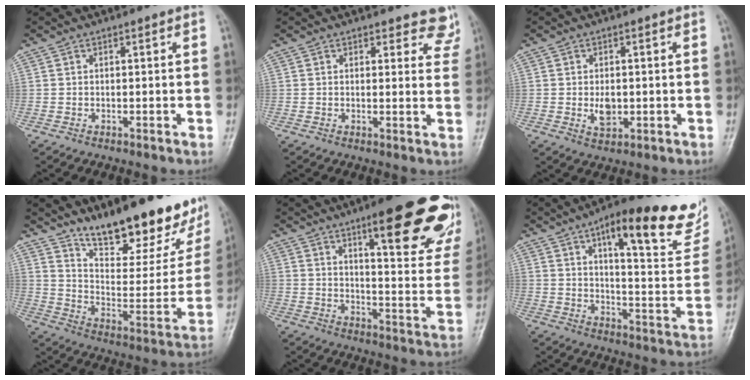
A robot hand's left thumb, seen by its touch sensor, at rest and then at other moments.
{"total": 5.8, "force": [5.2, 2.4, 0.7], "torque": [0.036, -0.028, 0.037]}
{"total": 3.7, "force": [-0.3, 2.4, 2.8], "torque": [-0.040, -0.004, -0.002]}
{"total": 23.1, "force": [17.2, 7.4, 13.6], "torque": [-0.153, -0.104, 0.261]}
{"total": 24.0, "force": [14.3, 5.7, 18.4], "torque": [-0.202, -0.060, 0.189]}
{"total": 23.7, "force": [13.7, 7.0, 18.0], "torque": [-0.203, -0.044, 0.187]}